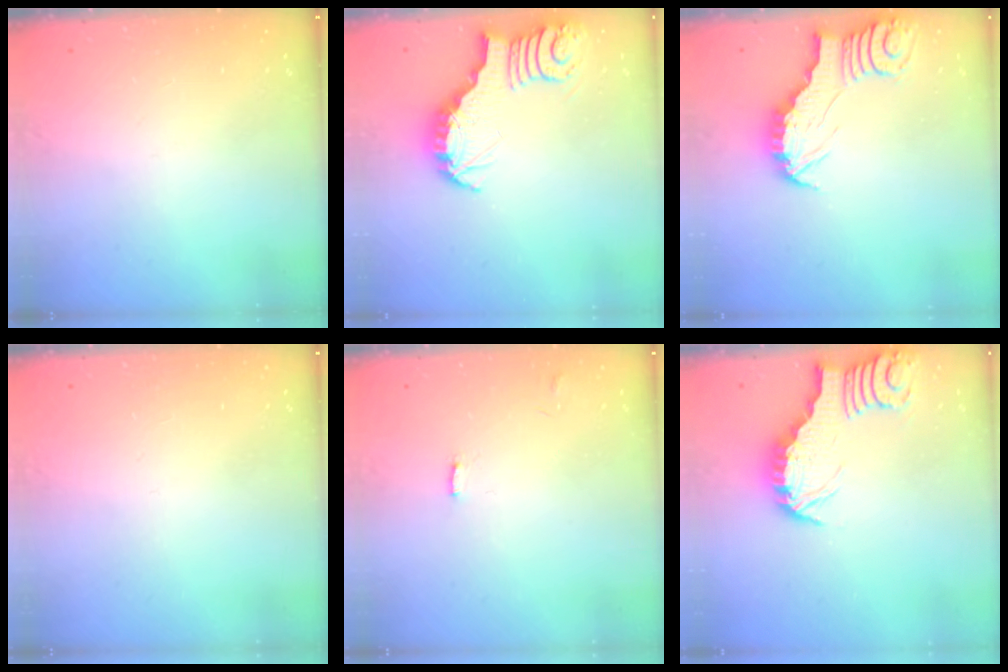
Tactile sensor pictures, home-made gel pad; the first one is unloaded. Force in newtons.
{"total": 3.5, "press": 3.4, "slide": 0.7}
{"total": 2.6, "press": 2.6, "slide": 0.2}
{"total": 0.0}
{"total": 1.2, "press": 1.2, "slide": 0.1}
{"total": 2.9, "press": 2.9, "slide": 0.3}